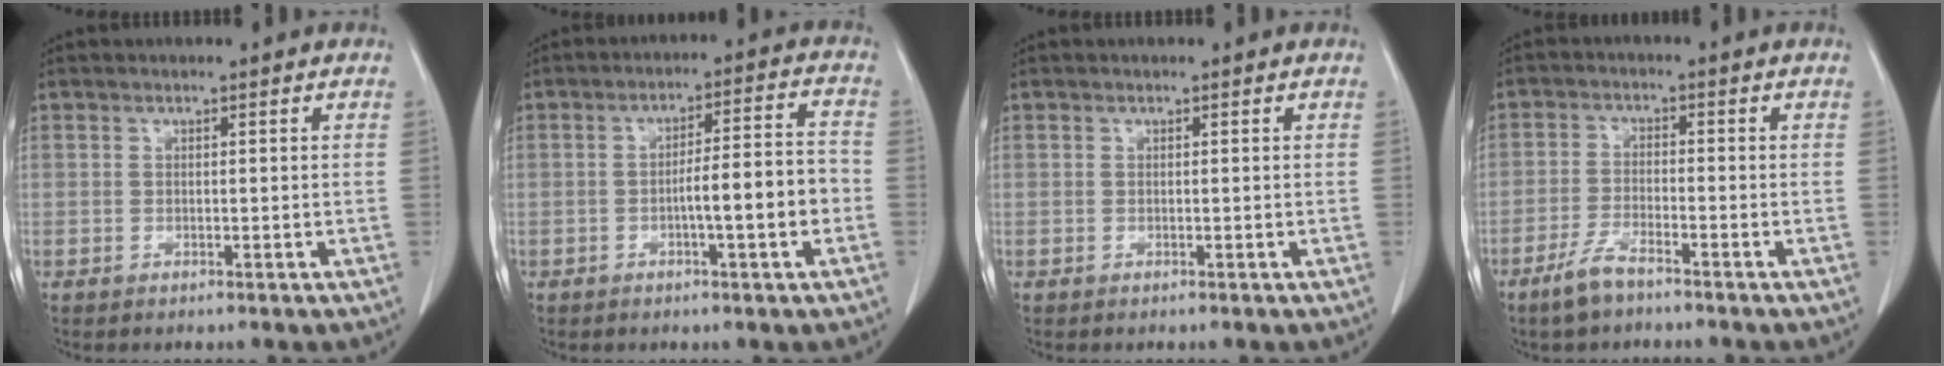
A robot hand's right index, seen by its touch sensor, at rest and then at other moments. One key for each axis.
{"total": 8.3, "fx": -2.2, "fy": 0.8, "fz": 7.9, "tx": -0.121, "ty": 0.019, "tz": -0.031}
{"total": 0.0}
{"total": 4.7, "fx": -3.6, "fy": 0.9, "fz": 2.8, "tx": -0.064, "ty": -0.005, "tz": -0.071}